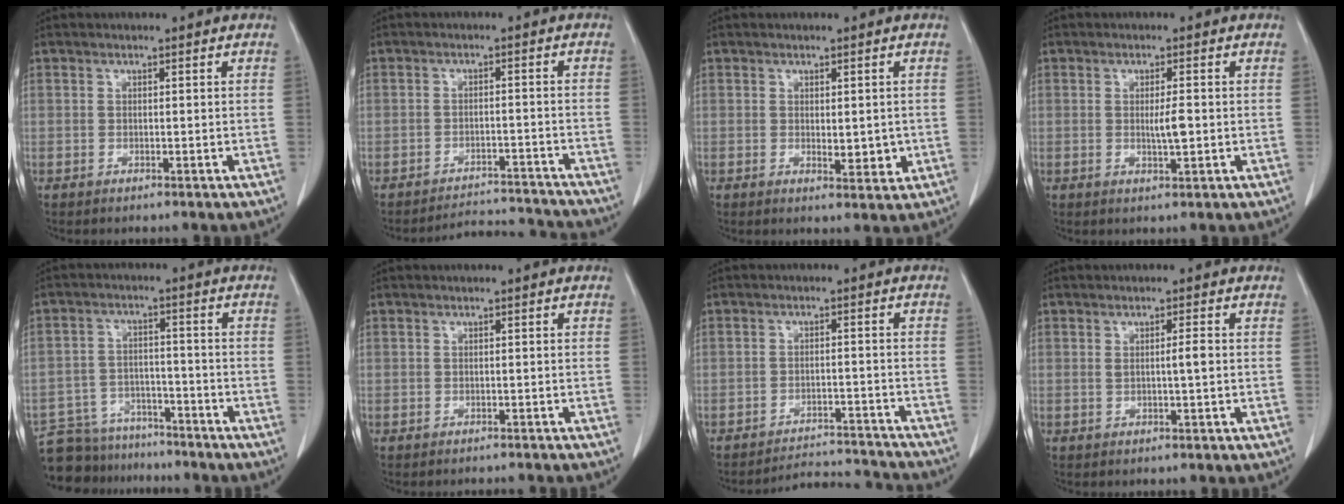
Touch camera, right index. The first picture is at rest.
{"total": 7.2, "force": [-7.0, 0.5, -1.3], "torque": [0.019, 0.022, -0.098]}
{"total": 3.0, "force": [-0.1, 1.3, 2.7], "torque": [-0.037, -0.007, 0.005]}
{"total": 2.7, "force": [-0.2, 0.3, 2.7], "torque": [-0.049, -0.003, -0.002]}
{"total": 10.7, "force": [-9.7, 4.6, 0.6], "torque": [-0.011, 0.021, -0.151]}
{"total": 2.3, "force": [-1.9, 1.2, 0.2], "torque": [-0.003, 0.002, -0.029]}
{"total": 7.1, "force": [-7.0, 0.3, -1.3], "torque": [0.020, 0.020, -0.100]}
{"total": 2.1, "force": [0.1, 0.0, 2.1], "torque": [-0.037, 0.000, 0.002]}